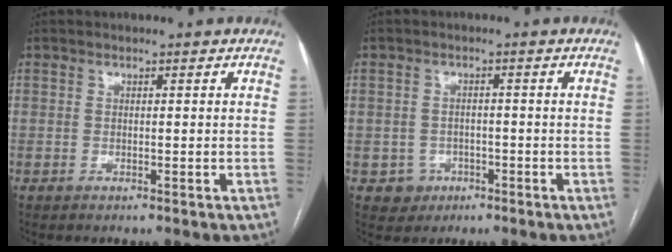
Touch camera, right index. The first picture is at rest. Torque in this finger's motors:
{"motor_torque": [-0.68, 0.18, -1.05, -0.21]}